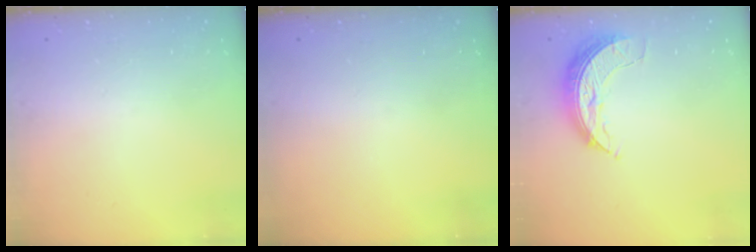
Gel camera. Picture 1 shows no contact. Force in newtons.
{"total": 0.0}
{"total": 7.7, "press": 7.7, "slide": 0.3}